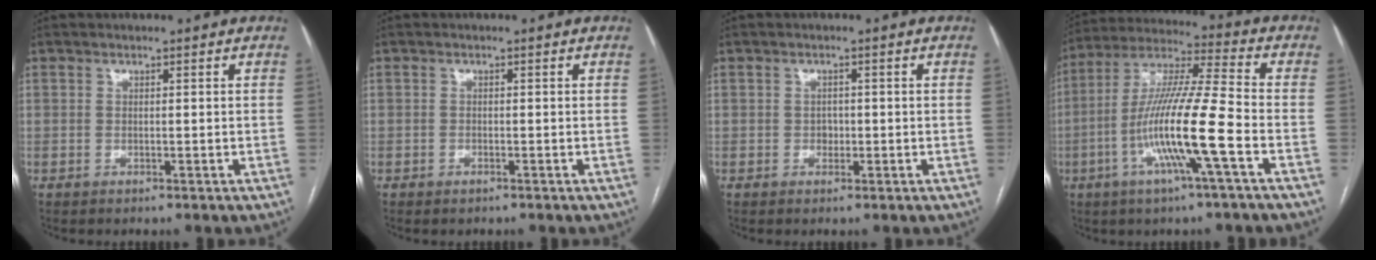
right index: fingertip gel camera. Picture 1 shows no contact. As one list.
[{"total": 0.6, "force": [-0.4, 0.3, 0.3], "torque": [-0.008, 0.000, -0.003]}, {"total": 1.3, "force": [-0.3, 1.0, 0.7], "torque": [-0.009, 0.004, -0.003]}, {"total": 15.3, "force": [-4.7, -0.4, 14.5], "torque": [-0.285, -0.003, -0.095]}]